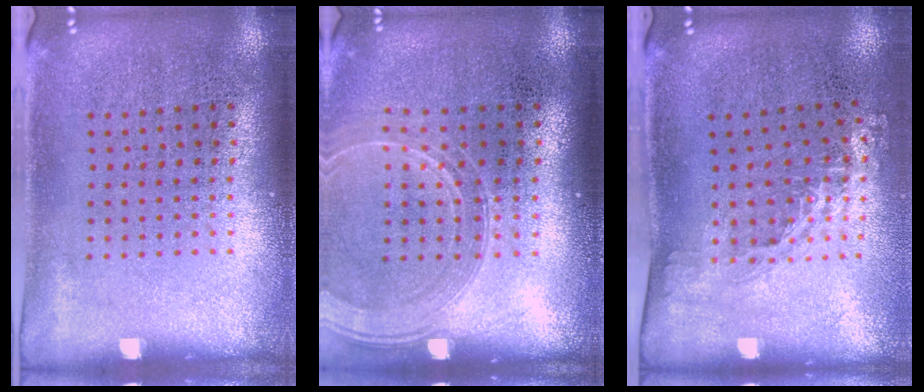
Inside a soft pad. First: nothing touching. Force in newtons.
{"total": 1.4, "press": 1.4, "slide": 0.3}
{"total": 1.3, "press": 0.9, "slide": 0.9}